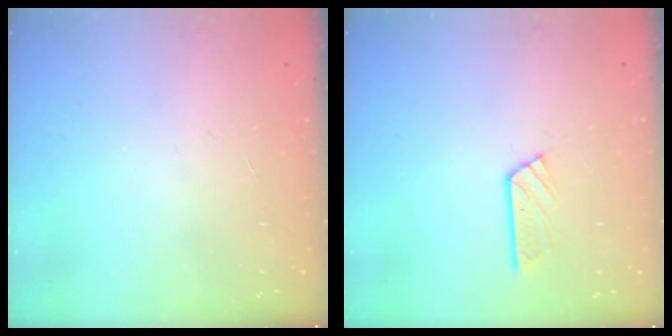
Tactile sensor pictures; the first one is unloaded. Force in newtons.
{"total": 3.9, "press": 3.9, "slide": 0.3}